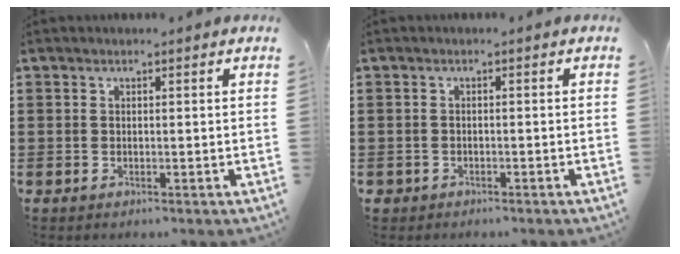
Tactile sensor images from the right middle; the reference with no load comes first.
{"total": 0.9, "force": [-0.8, 0.5, 0.0], "torque": [-0.003, 0.002, -0.019]}